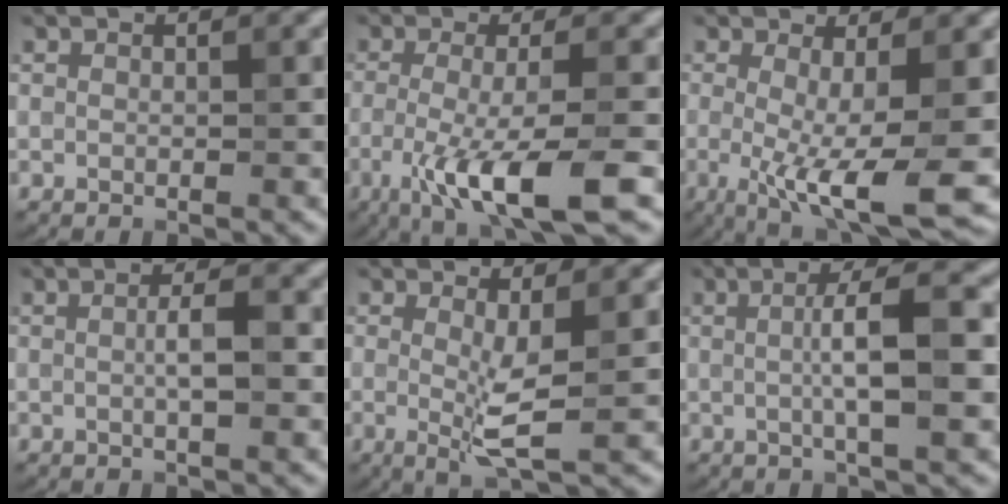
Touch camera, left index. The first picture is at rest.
{"total": 7.5, "force": [-3.3, 1.2, 6.6], "torque": [-0.114, -0.009, -0.062]}
{"total": 8.4, "force": [-1.5, 2.0, 8.0], "torque": [-0.136, -0.025, -0.022]}
{"total": 2.4, "force": [0.0, 0.4, 2.3], "torque": [-0.044, 0.005, -0.001]}
{"total": 3.4, "force": [0.1, 0.5, 3.4], "torque": [-0.065, -0.013, 0.002]}
{"total": 5.9, "force": [0.2, 1.2, 5.8], "torque": [-0.094, 0.011, 0.001]}